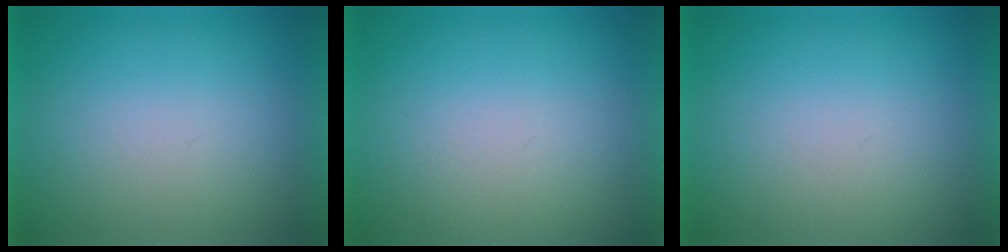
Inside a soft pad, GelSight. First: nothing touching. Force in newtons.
{"total": 2.0}
{"total": 1.0}